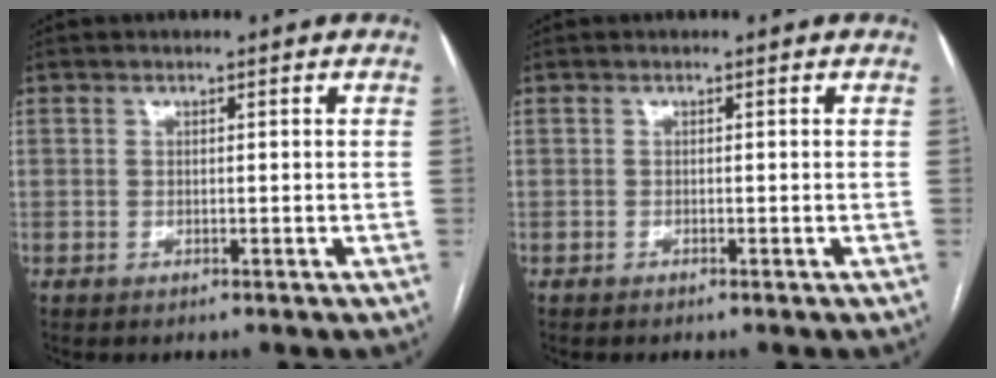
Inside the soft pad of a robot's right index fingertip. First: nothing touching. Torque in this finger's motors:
{"motor_torque": [-0.08, -0.13, 0.00, 0.00]}